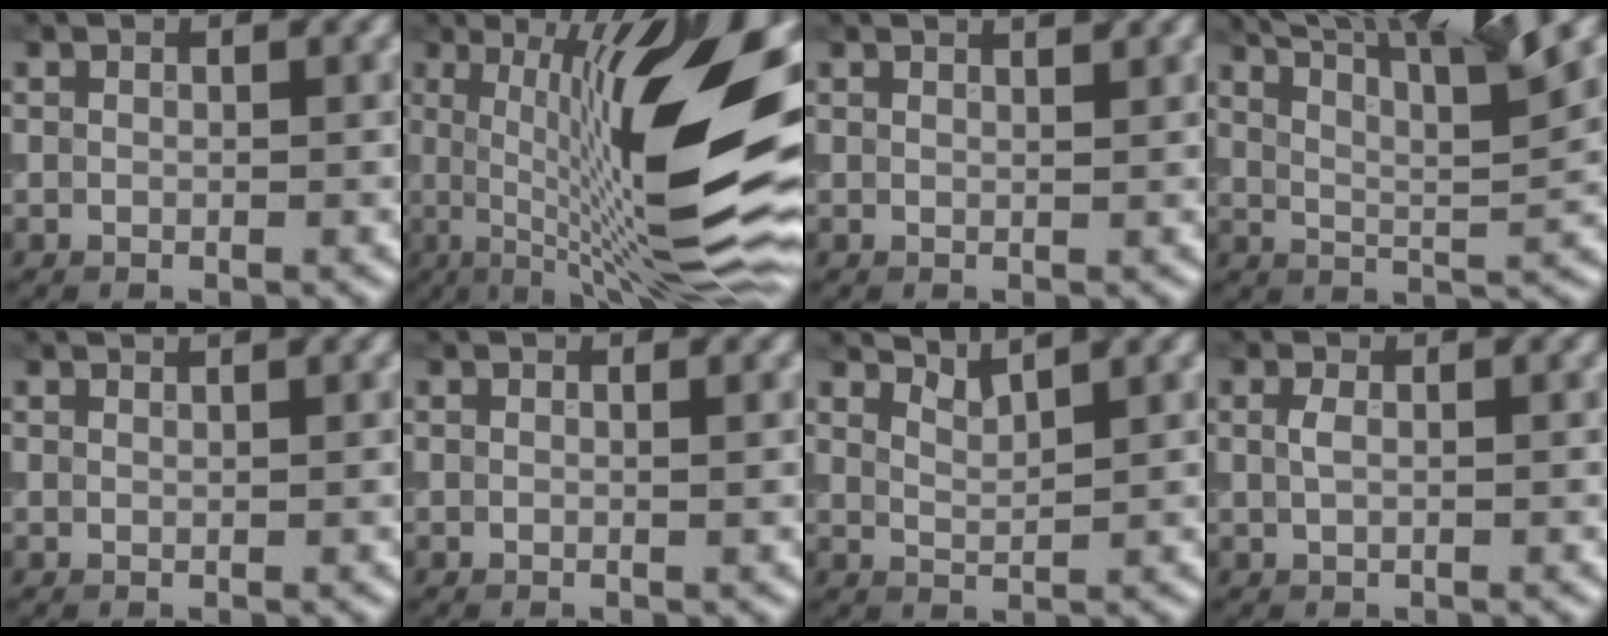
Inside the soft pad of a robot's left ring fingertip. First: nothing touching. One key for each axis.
{"total": 17.9, "fx": -0.1, "fy": 4.7, "fz": 17.3, "tx": -0.238, "ty": 0.027, "tz": -0.003}
{"total": 1.9, "fx": 1.5, "fy": 0.7, "fz": 1.1, "tx": 0.002, "ty": 0.009, "tz": -0.006}
{"total": 12.3, "fx": 8.7, "fy": 3.0, "fz": 8.1, "tx": -0.114, "ty": 0.034, "tz": 0.090}
{"total": 1.3, "fx": 1.0, "fy": 0.5, "fz": 0.7, "tx": 0.000, "ty": 0.003, "tz": 0.000}
{"total": 0.7, "fx": 0.2, "fy": 0.4, "fz": 0.6, "tx": -0.001, "ty": -0.001, "tz": -0.004}
{"total": 1.8, "fx": 1.6, "fy": 0.3, "fz": 0.8, "tx": -0.014, "ty": 0.001, "tz": 0.031}
{"total": 1.0, "fx": 0.1, "fy": 0.4, "fz": 0.9, "tx": -0.022, "ty": 0.001, "tz": 0.002}